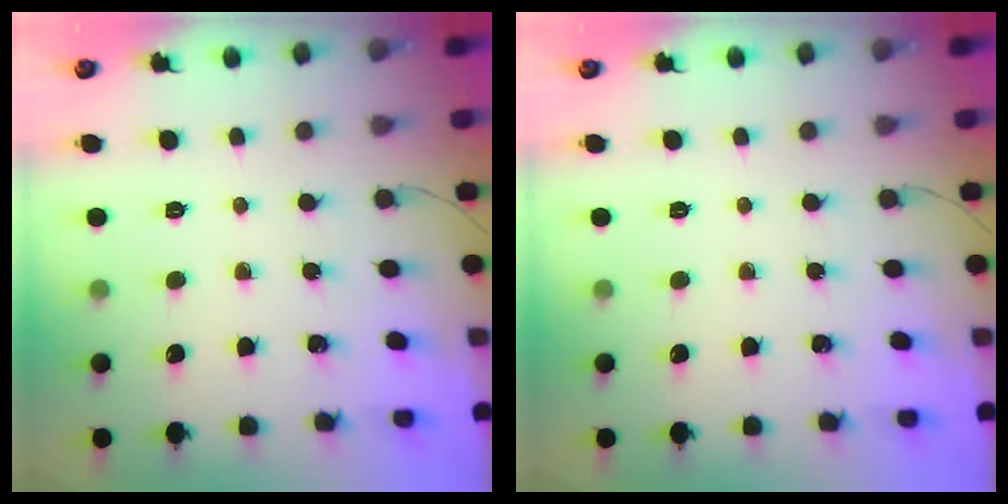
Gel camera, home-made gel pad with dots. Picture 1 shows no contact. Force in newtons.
{"total": 0.0}